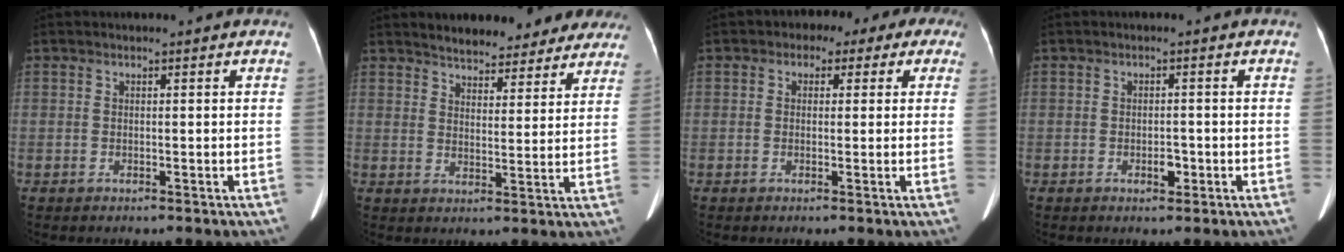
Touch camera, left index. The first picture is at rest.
{"total": 15.2, "force": [13.4, 4.9, 5.4], "torque": [-0.050, -0.012, 0.160]}
{"total": 7.0, "force": [3.2, 4.9, 3.8], "torque": [-0.030, 0.017, 0.024]}
{"total": 1.9, "force": [-1.3, 0.9, 0.9], "torque": [-0.013, -0.016, -0.020]}